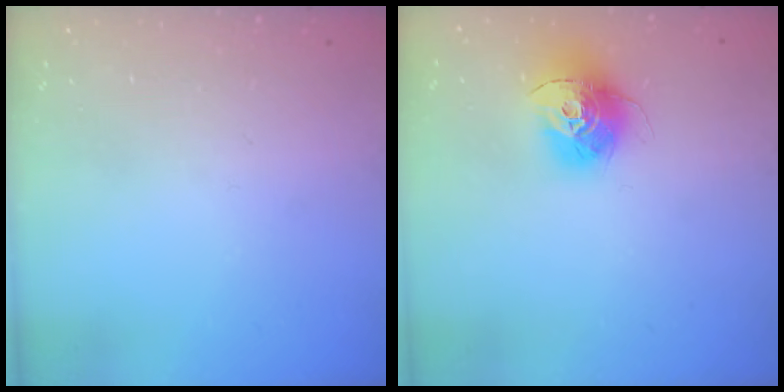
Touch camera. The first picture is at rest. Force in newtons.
{"total": 13.9, "press": 13.9, "slide": 1.3}